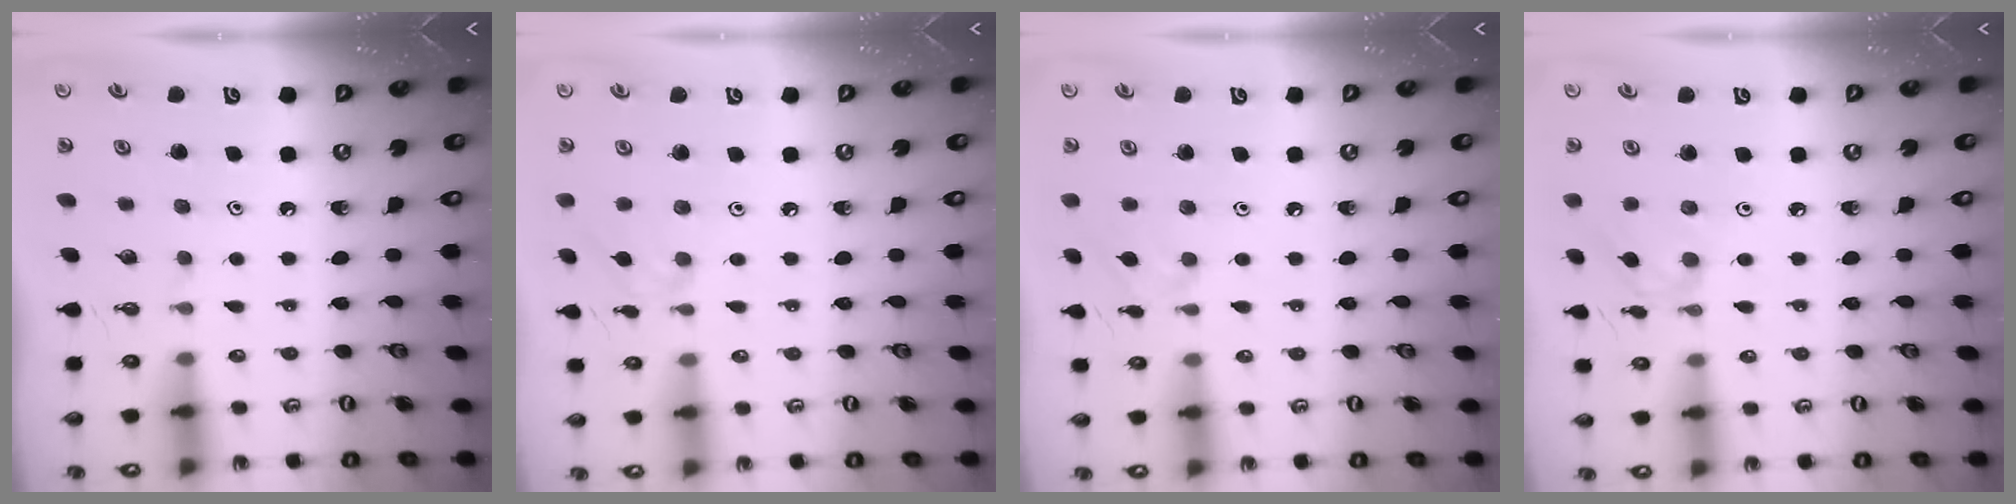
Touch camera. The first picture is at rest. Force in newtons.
{"total": 1.6, "press": 1.5, "slide": 0.4}
{"total": 7.2, "press": 7.2, "slide": 0.8}
{"total": 2.7, "press": 2.6, "slide": 0.3}